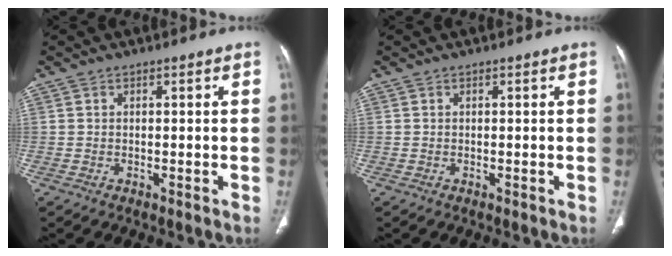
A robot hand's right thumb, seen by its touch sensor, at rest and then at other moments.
{"total": 0.0}